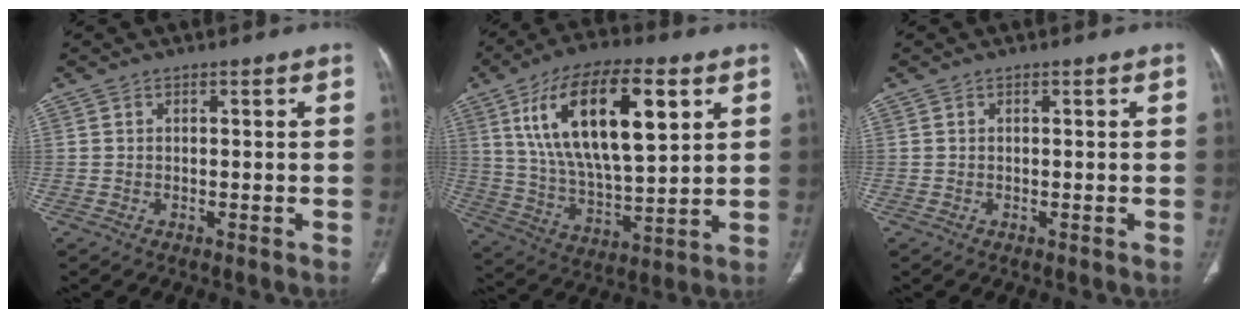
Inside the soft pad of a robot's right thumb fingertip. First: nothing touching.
{"total": 22.9, "force": [8.4, 9.4, 19.1], "torque": [-0.325, -0.021, 0.150]}
{"total": 0.0}